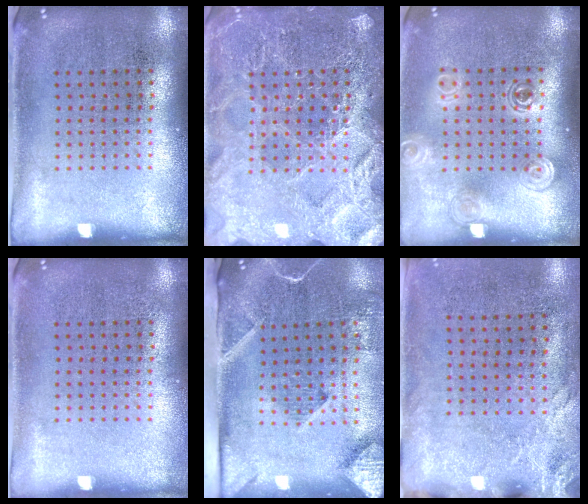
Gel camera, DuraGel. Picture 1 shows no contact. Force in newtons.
{"total": 3.9, "press": 3.9, "slide": 0.5}
{"total": 1.4, "press": 1.2, "slide": 0.8}
{"total": 0.0}
{"total": 2.9, "press": 2.1, "slide": 2.0}
{"total": 2.6, "press": 2.0, "slide": 1.6}